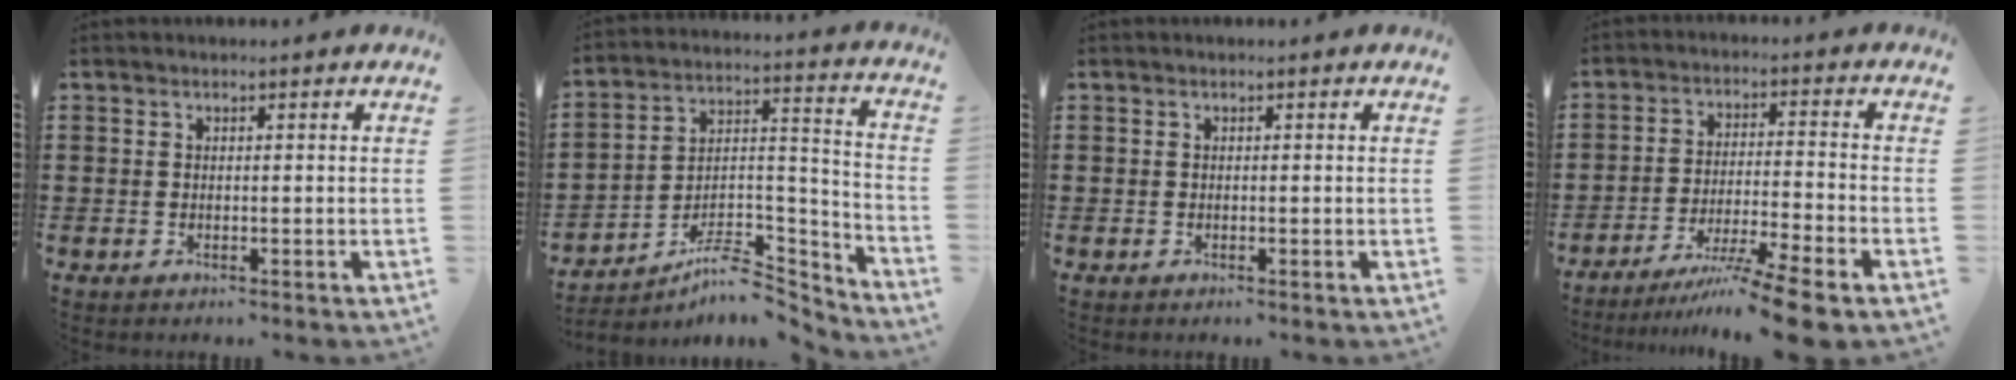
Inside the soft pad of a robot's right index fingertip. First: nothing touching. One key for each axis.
{"total": 7.7, "fx": -6.3, "fy": 2.9, "fz": 3.3, "tx": -0.049, "ty": 0.014, "tz": -0.119}
{"total": 0.0}
{"total": 8.1, "fx": -6.5, "fy": -0.6, "fz": 4.7, "tx": -0.085, "ty": -0.006, "tz": -0.127}